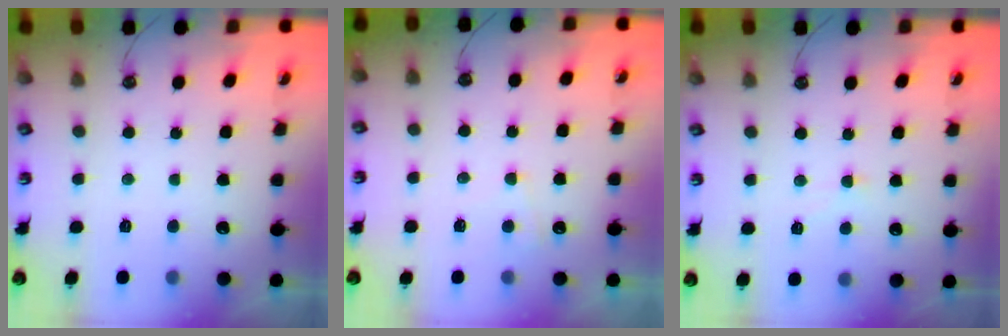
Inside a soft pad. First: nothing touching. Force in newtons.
{"total": 2.9, "press": 2.8, "slide": 0.6}
{"total": 1.5, "press": 1.5, "slide": 0.3}